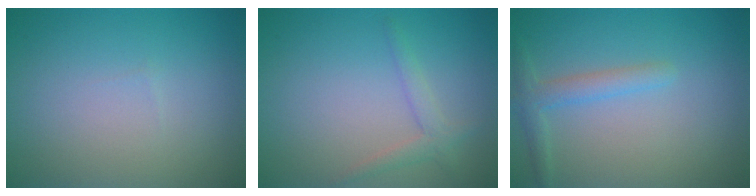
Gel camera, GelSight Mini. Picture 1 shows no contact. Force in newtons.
{"total": 1.8, "press": 1.8, "slide": 0.2}
{"total": 2.1, "press": 2.1, "slide": 0.2}